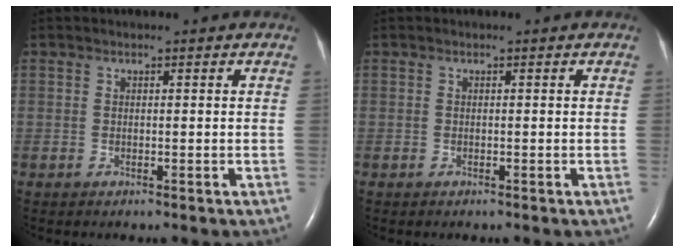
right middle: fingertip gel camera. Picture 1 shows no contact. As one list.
[{"total": 0.0}]